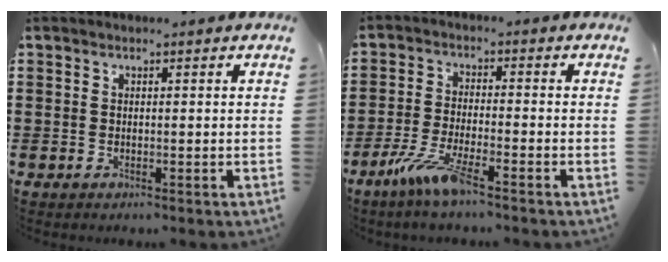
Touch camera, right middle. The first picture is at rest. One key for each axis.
{"total": 6.3, "fx": -4.3, "fy": 0.4, "fz": 4.7, "tx": -0.106, "ty": -0.018, "tz": -0.081}